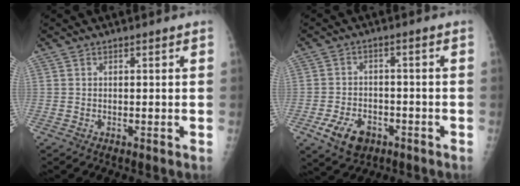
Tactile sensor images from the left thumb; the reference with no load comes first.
{"total": 7.6, "force": [-3.8, 5.0, 4.3], "torque": [-0.068, 0.021, -0.059]}